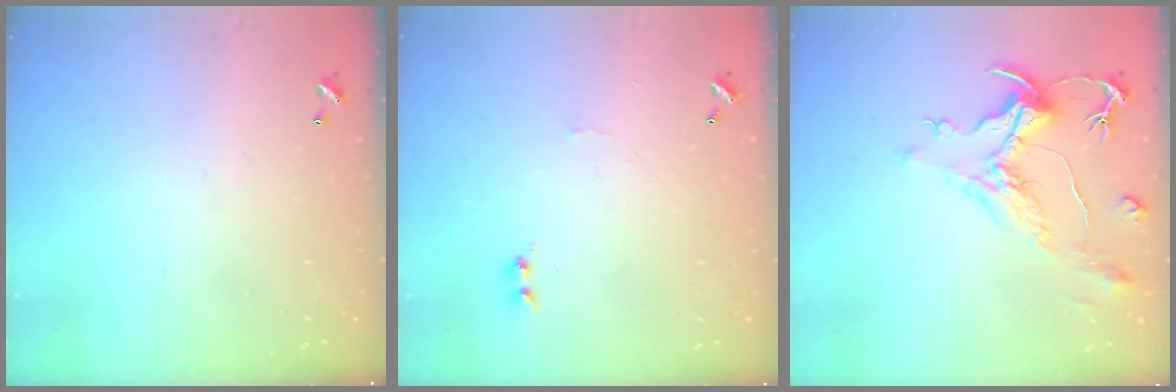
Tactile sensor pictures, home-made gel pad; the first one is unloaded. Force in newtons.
{"total": 1.7, "press": 1.6, "slide": 0.6}
{"total": 1.5, "press": 0.9, "slide": 1.2}